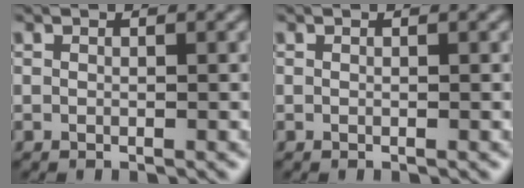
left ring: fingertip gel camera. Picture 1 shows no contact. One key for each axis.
{"total": 0.0}